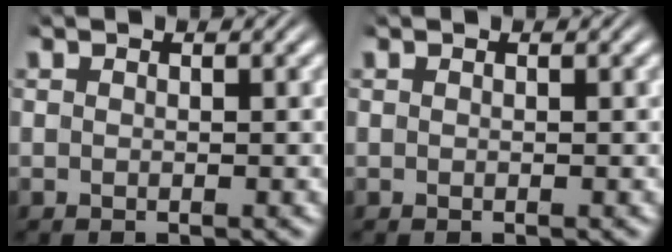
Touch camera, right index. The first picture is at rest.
{"total": 0.0}